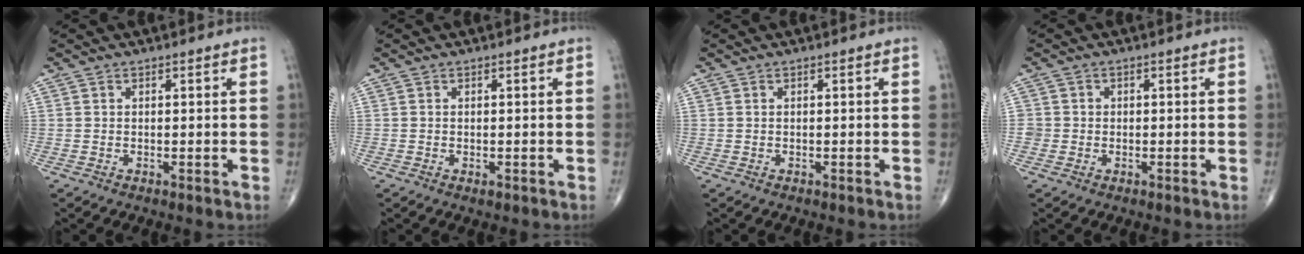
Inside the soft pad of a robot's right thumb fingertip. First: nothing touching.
{"total": 0.6, "force": [-0.2, 0.3, 0.4], "torque": [-0.006, -0.001, -0.002]}
{"total": 0.0}
{"total": 1.9, "force": [-0.2, 1.9, 0.1], "torque": [0.014, 0.008, -0.006]}